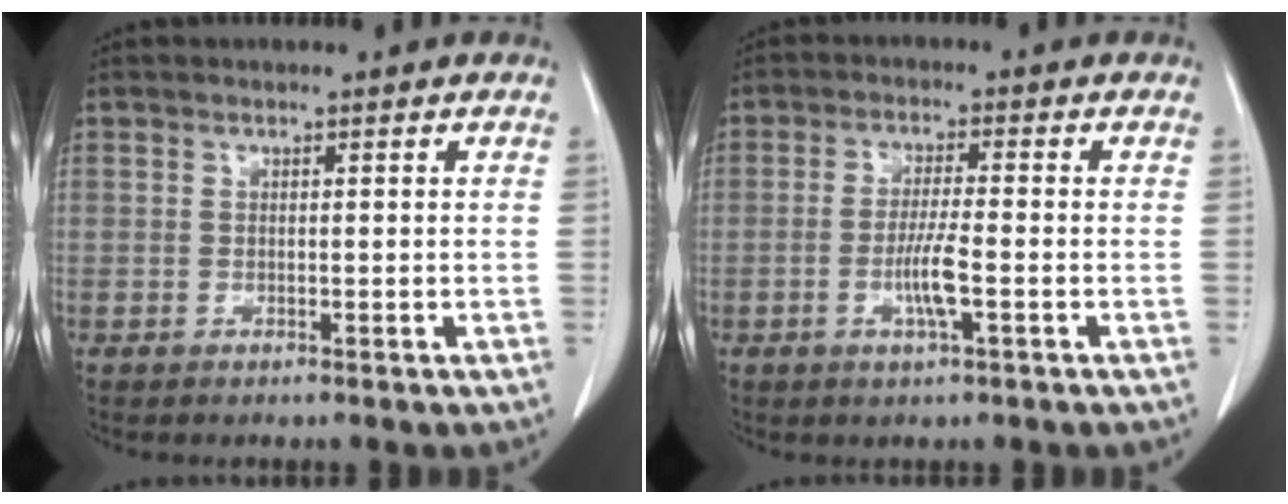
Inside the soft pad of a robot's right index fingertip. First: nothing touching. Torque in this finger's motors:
{"motor_torque": [0.93, -0.18, 0.40, 0.06]}